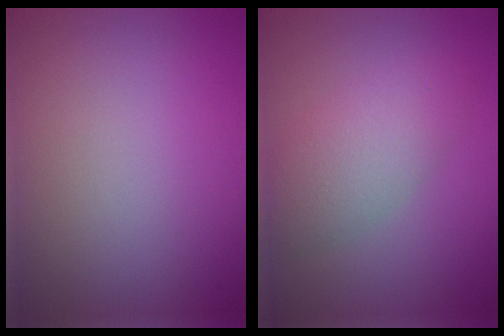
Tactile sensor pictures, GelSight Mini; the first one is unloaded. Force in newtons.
{"total": 4.2, "press": 4.2, "slide": 0.1}